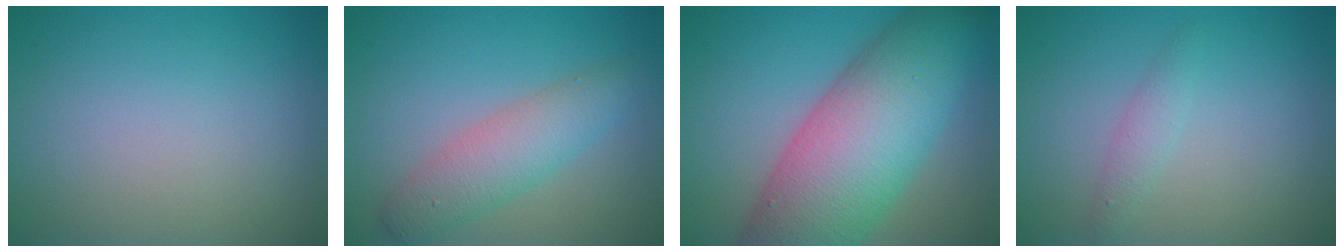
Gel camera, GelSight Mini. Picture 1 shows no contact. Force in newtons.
{"total": 4.1, "press": 4.1, "slide": 0.1}
{"total": 13.6, "press": 13.6, "slide": 0.5}
{"total": 1.4, "press": 1.4, "slide": 0.0}